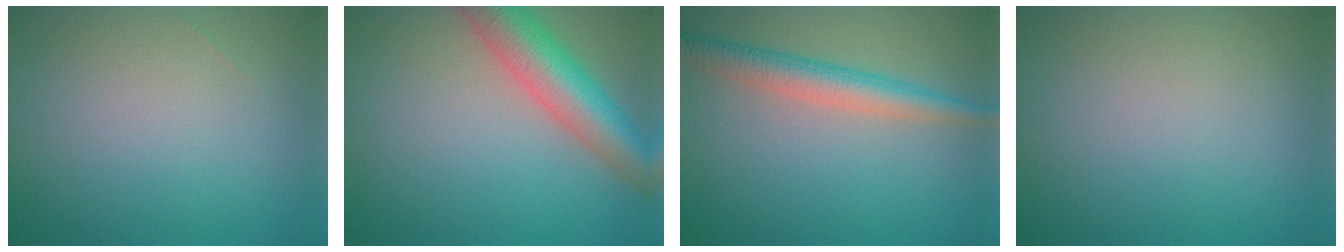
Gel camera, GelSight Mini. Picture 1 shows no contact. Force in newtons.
{"total": 7.5, "press": 7.5, "slide": 0.3}
{"total": 4.0, "press": 4.0, "slide": 0.2}
{"total": 0.0}